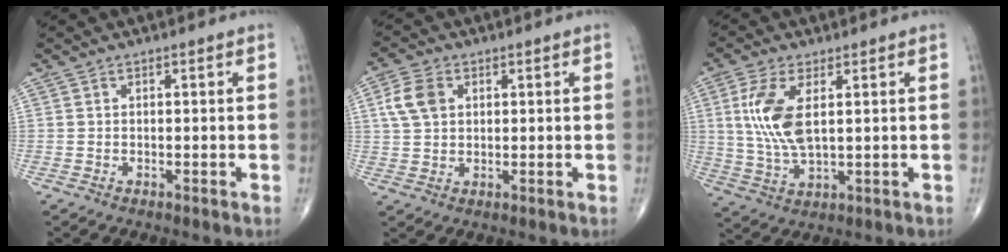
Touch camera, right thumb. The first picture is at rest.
{"total": 6.3, "force": [1.9, 4.5, 4.0], "torque": [-0.075, 0.004, 0.034]}
{"total": 10.3, "force": [2.3, 4.6, 9.0], "torque": [-0.198, -0.009, 0.053]}